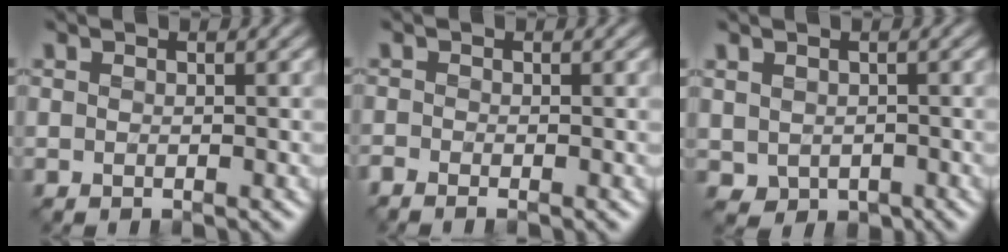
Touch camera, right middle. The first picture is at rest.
{"total": 0.9, "force": [-0.8, 0.1, 0.3], "torque": [-0.010, -0.004, -0.020]}
{"total": 1.6, "force": [-0.2, 1.5, 0.6], "torque": [-0.018, -0.009, 0.003]}